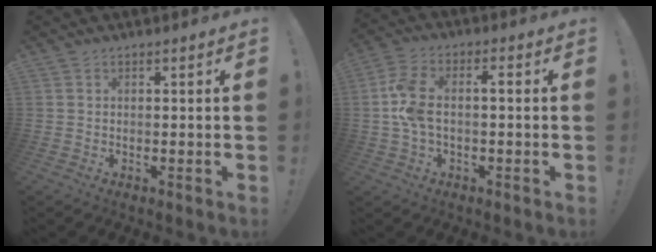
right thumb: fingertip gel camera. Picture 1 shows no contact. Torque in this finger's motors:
{"motor_torque": [0.30, 0.04, 0.53, 0.47, 0.10]}